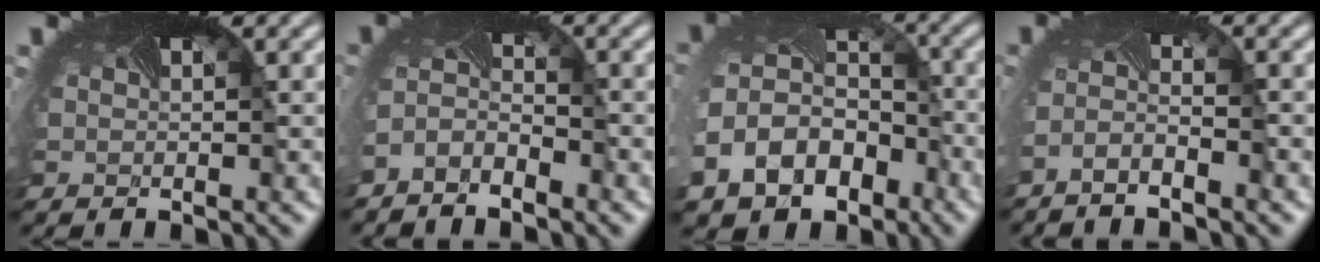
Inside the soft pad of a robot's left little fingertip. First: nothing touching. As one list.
[{"total": 2.2, "force": [-2.1, 0.3, -0.1], "torque": [-0.026, -0.012, -0.045]}, {"total": 10.3, "force": [-5.0, 7.7, 4.7], "torque": [-0.134, -0.045, -0.073]}, {"total": 2.0, "force": [-1.9, -0.3, 0.5], "torque": [-0.033, -0.014, -0.041]}]